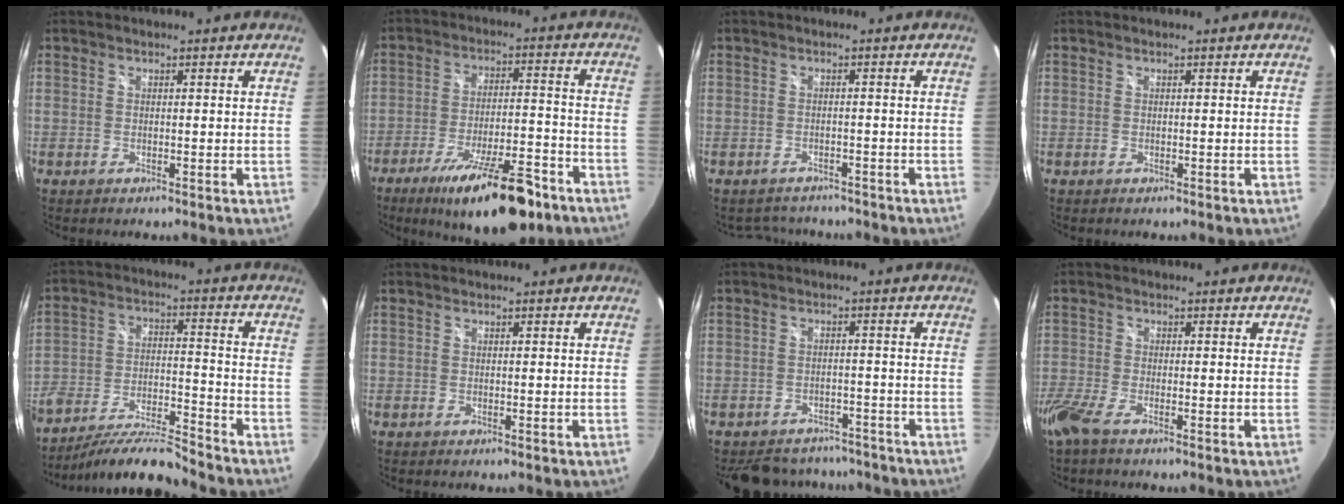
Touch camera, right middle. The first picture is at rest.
{"total": 18.7, "force": [-12.8, 5.4, 12.5], "torque": [-0.210, -0.020, -0.188]}
{"total": 4.9, "force": [-4.3, 2.2, 0.6], "torque": [-0.017, 0.000, -0.060]}
{"total": 0.0}
{"total": 12.8, "force": [-11.7, 0.8, 5.2], "torque": [-0.105, -0.021, -0.209]}
{"total": 0.0}
{"total": 13.1, "force": [-11.0, 5.9, 3.8], "torque": [-0.094, 0.020, -0.142]}
{"total": 4.7, "force": [-3.4, 0.6, 3.2], "torque": [-0.081, -0.018, -0.072]}